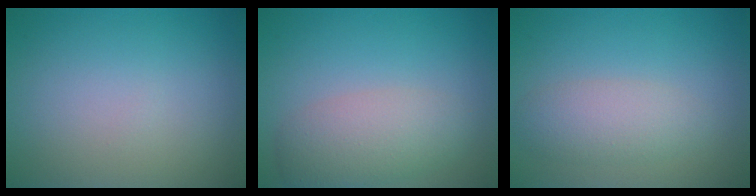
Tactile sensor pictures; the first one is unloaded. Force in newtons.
{"total": 4.1, "press": 4.1, "slide": 0.1}
{"total": 2.9, "press": 2.9, "slide": 0.1}